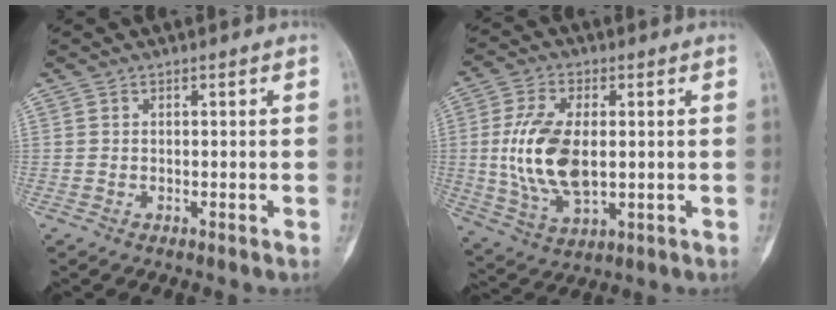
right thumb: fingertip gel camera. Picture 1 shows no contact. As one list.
[{"total": 14.3, "force": [0.5, 7.6, 12.1], "torque": [-0.244, -0.008, 0.018]}]